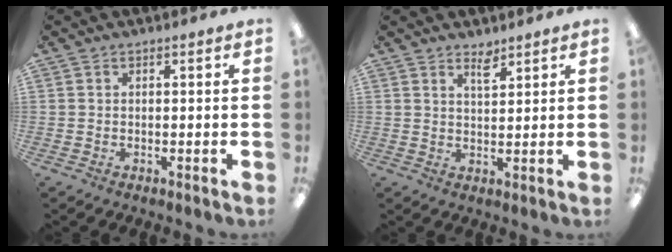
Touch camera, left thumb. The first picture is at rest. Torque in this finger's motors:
{"motor_torque": [-0.29, -0.23, -0.27, -0.03, 0.04]}